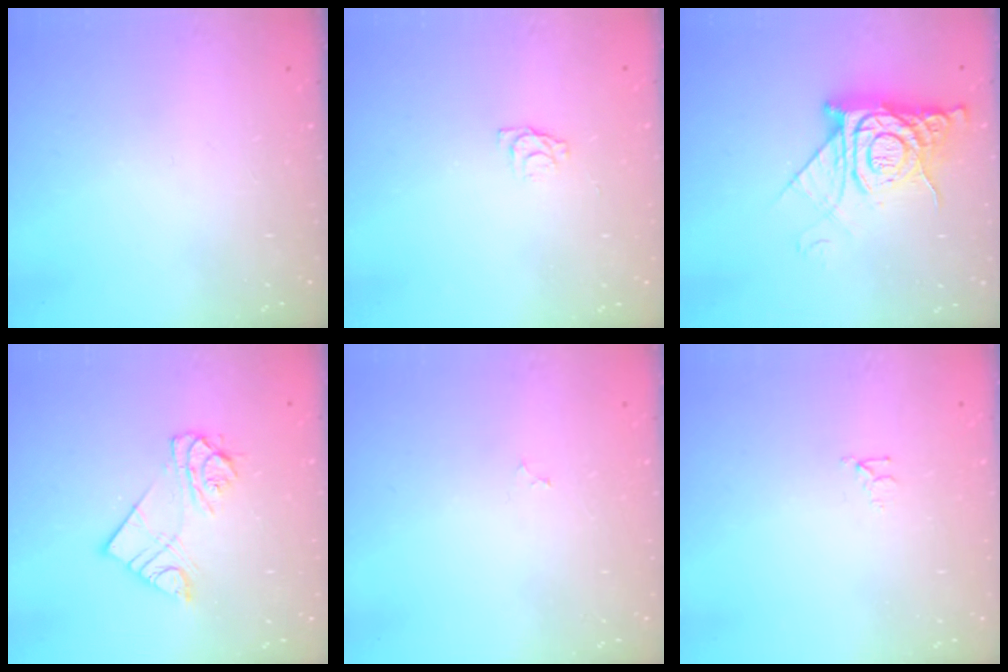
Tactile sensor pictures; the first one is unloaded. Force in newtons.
{"total": 3.2, "press": 3.1, "slide": 0.3}
{"total": 13.7, "press": 13.6, "slide": 1.5}
{"total": 9.8, "press": 9.8, "slide": 0.7}
{"total": 2.3, "press": 2.3, "slide": 0.2}
{"total": 3.3, "press": 3.3, "slide": 0.2}